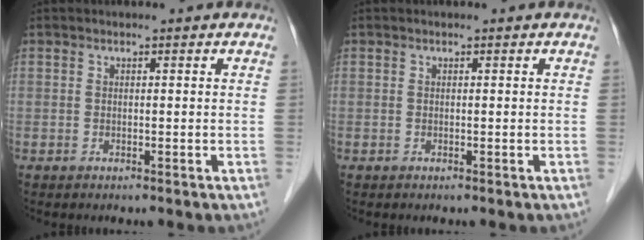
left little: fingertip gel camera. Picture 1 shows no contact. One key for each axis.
{"total": 0.0}